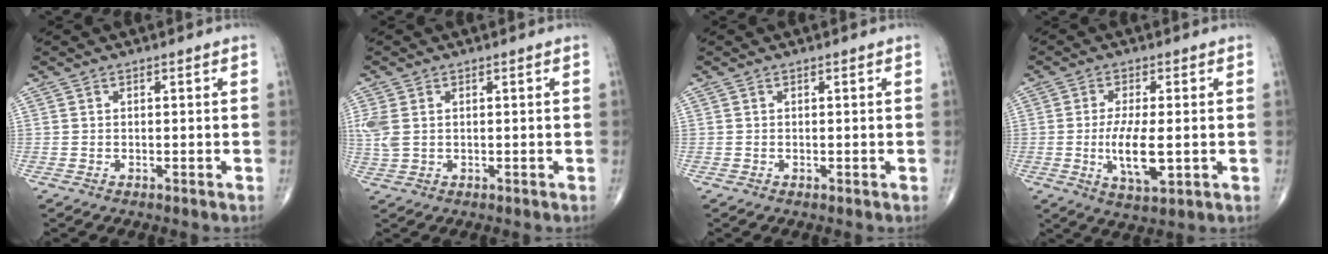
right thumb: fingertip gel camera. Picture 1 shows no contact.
{"total": 4.1, "force": [0.7, 2.7, 3.0], "torque": [-0.096, 0.006, 0.017]}
{"total": 0.0}
{"total": 8.6, "force": [-1.0, 2.9, 8.1], "torque": [-0.153, -0.018, -0.016]}